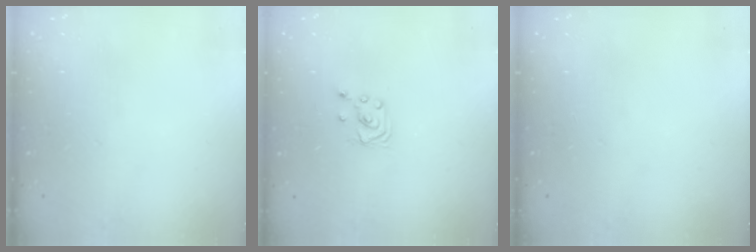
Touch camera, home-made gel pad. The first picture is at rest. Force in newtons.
{"total": 2.0, "press": 2.0, "slide": 0.2}
{"total": 0.0}